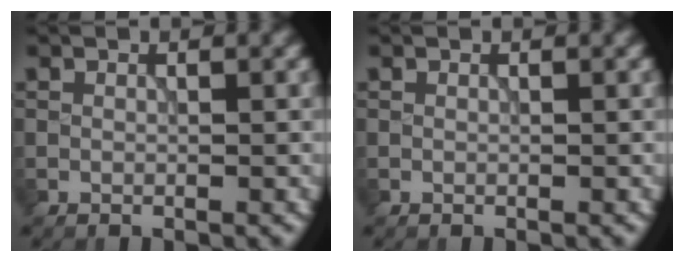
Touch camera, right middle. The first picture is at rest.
{"total": 0.0}